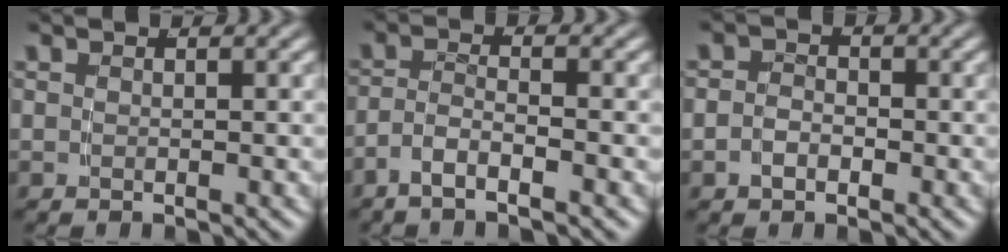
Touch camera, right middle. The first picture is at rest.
{"total": 2.7, "force": [-1.9, 0.5, 1.9], "torque": [-0.043, -0.009, -0.031]}
{"total": 1.8, "force": [-0.9, 1.3, 0.9], "torque": [-0.021, -0.007, -0.015]}